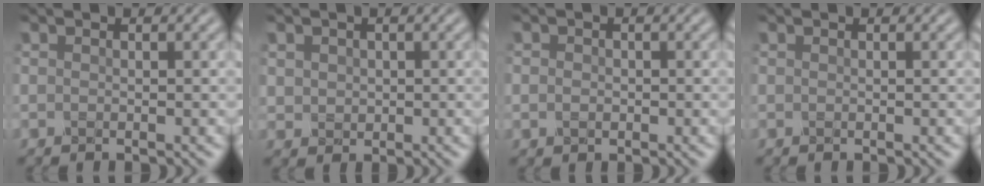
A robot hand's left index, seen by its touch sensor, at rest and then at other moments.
{"total": 1.5, "force": [0.4, 1.3, 0.5], "torque": [-0.009, -0.005, 0.011]}
{"total": 1.2, "force": [-0.2, 1.0, 0.6], "torque": [-0.010, -0.002, -0.006]}
{"total": 0.0}